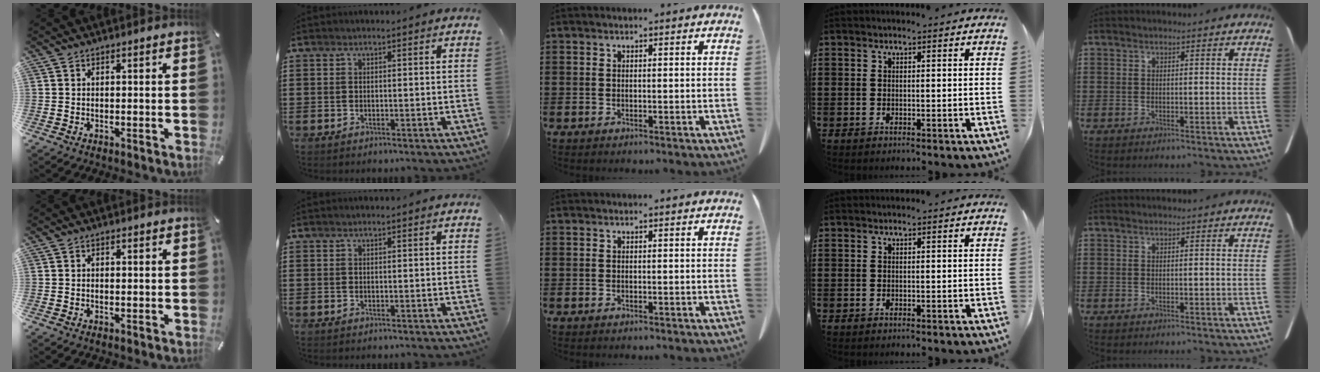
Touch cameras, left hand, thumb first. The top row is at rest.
{"thumb": {"total": 0.6, "force": [0.0, 0.4, 0.5], "torque": [-0.009, 0.001, 0.000]}}